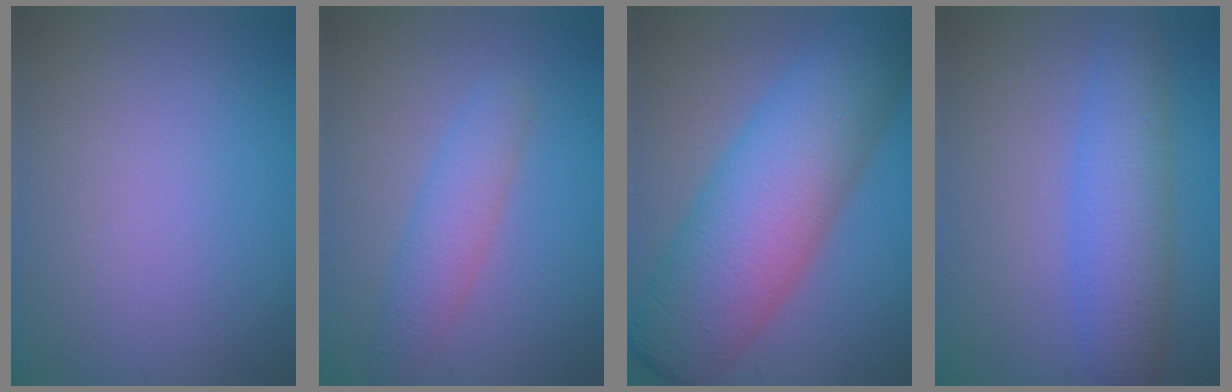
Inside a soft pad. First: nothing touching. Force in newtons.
{"total": 2.9, "press": 2.9, "slide": 0.1}
{"total": 10.8, "press": 10.8, "slide": 0.2}
{"total": 4.9, "press": 4.9, "slide": 0.1}